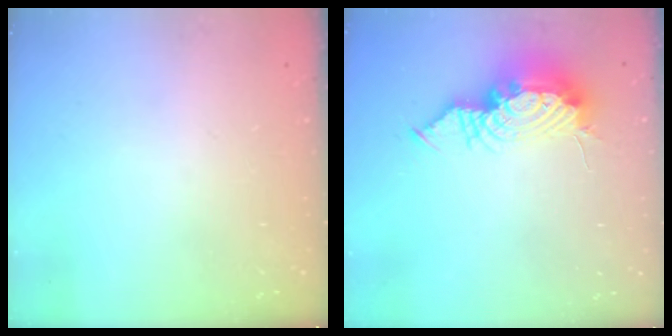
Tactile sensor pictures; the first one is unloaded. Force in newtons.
{"total": 14.0, "press": 13.6, "slide": 3.6}